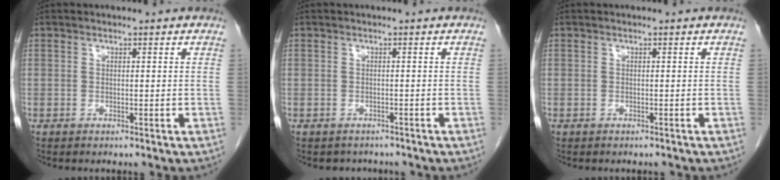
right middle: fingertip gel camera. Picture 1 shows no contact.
{"total": 2.6, "force": [-2.3, 1.2, 0.0], "torque": [-0.003, 0.001, -0.032]}
{"total": 0.6, "force": [-0.5, 0.2, 0.1], "torque": [-0.009, -0.001, -0.009]}